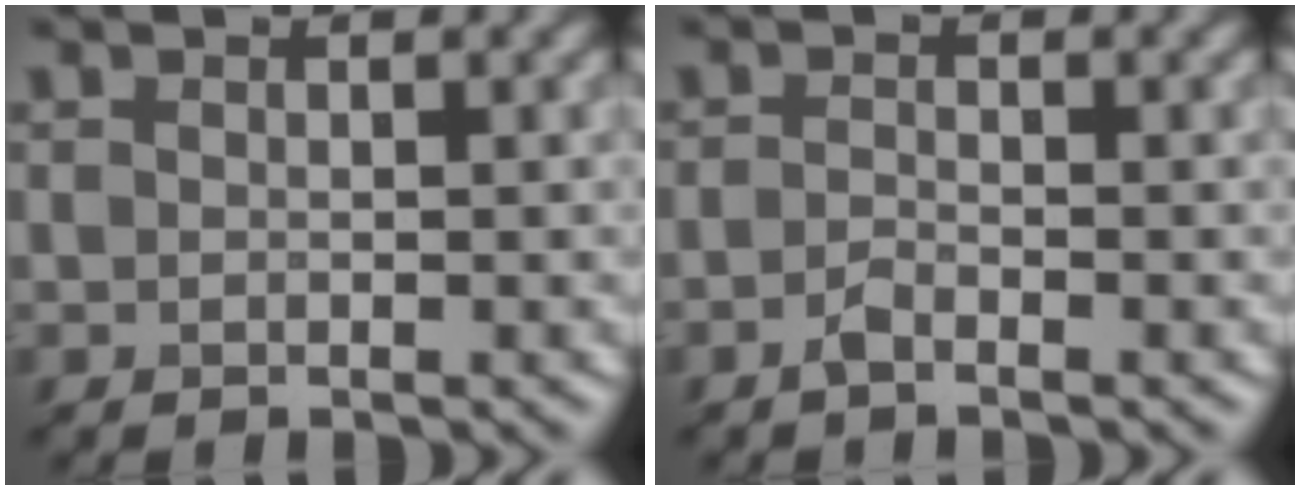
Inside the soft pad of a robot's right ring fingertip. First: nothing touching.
{"total": 1.1, "force": [-0.9, 0.3, 0.7], "torque": [-0.021, 0.003, -0.019]}